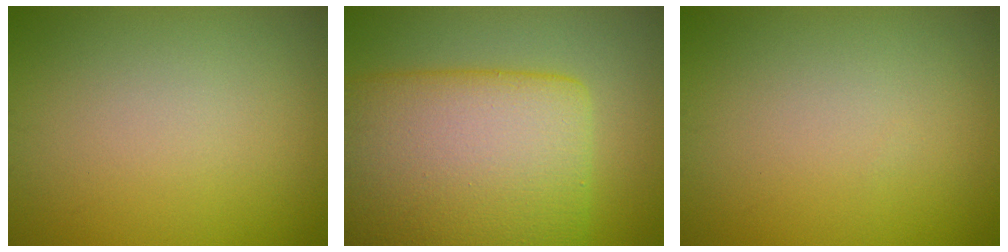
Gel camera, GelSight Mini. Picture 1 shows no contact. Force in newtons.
{"total": 14.3, "press": 14.3, "slide": 0.9}
{"total": 0.0}